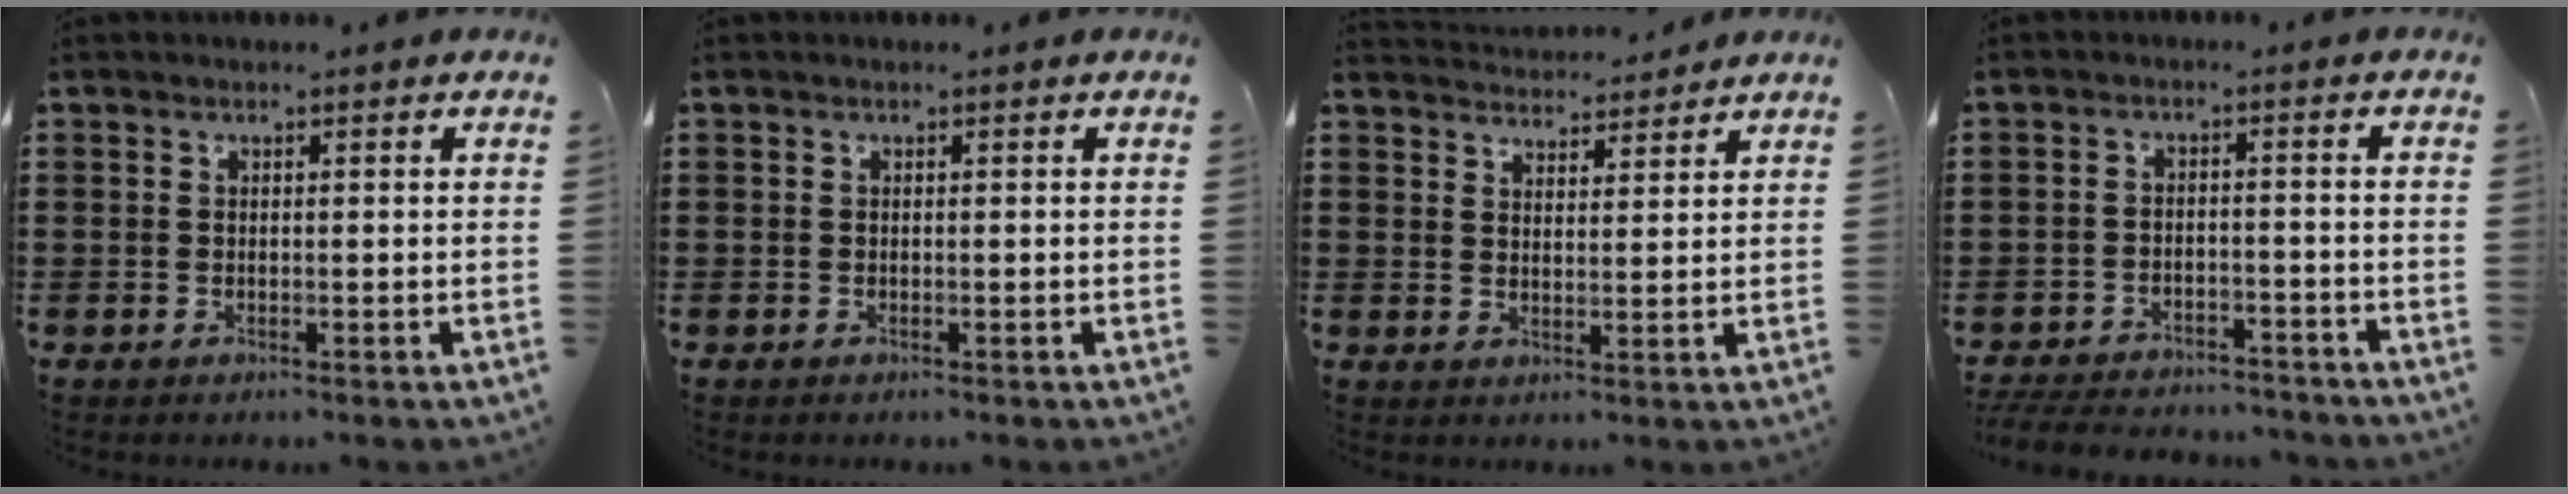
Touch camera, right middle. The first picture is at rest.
{"total": 0.0}
{"total": 3.4, "force": [3.4, 0.3, -0.3], "torque": [-0.004, -0.017, 0.062]}
{"total": 5.0, "force": [-4.9, 0.5, 0.6], "torque": [-0.028, 0.004, -0.102]}